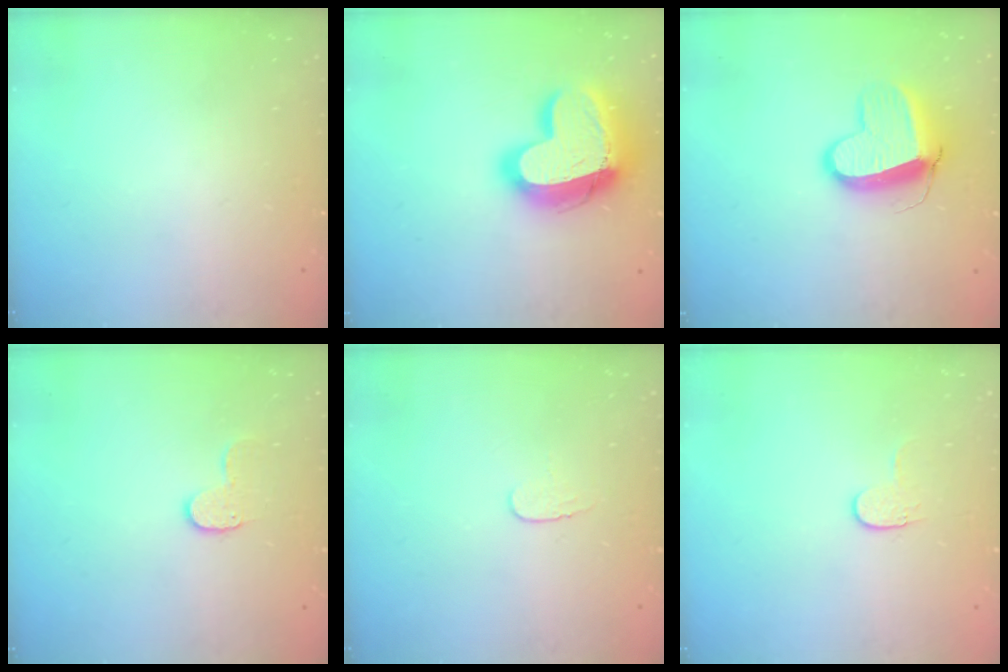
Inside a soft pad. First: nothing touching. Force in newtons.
{"total": 21.0, "press": 20.9, "slide": 1.9}
{"total": 11.5, "press": 11.4, "slide": 1.3}
{"total": 6.5, "press": 6.4, "slide": 0.4}
{"total": 3.9, "press": 3.8, "slide": 0.4}
{"total": 3.9, "press": 3.9, "slide": 0.4}